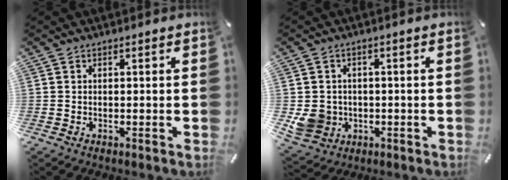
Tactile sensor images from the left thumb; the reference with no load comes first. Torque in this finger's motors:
{"motor_torque": [-0.01, 0.10, 0.29, 0.25, 0.04]}